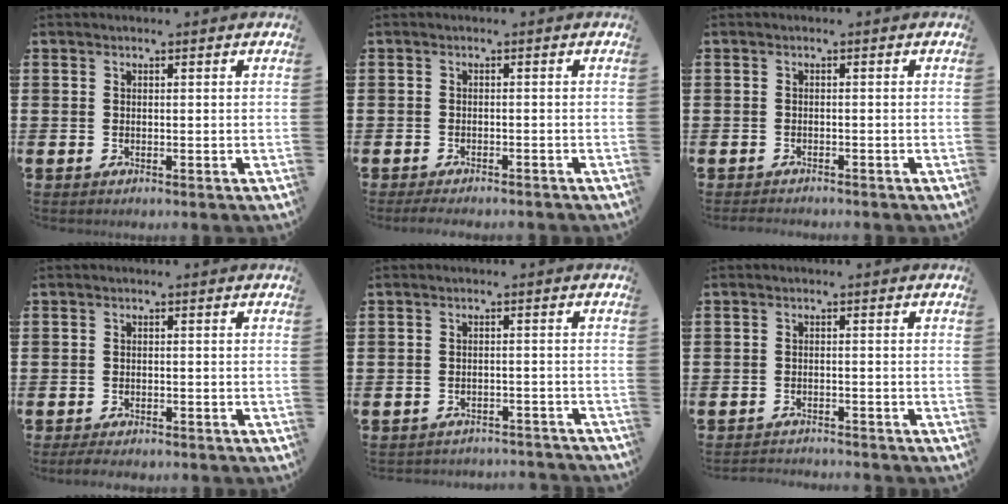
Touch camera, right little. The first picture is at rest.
{"total": 1.3, "force": [-1.2, 0.1, 0.6], "torque": [-0.010, 0.001, -0.024]}
{"total": 0.8, "force": [-0.8, 0.0, -0.1], "torque": [-0.001, -0.005, -0.016]}
{"total": 1.2, "force": [-1.1, 0.3, 0.3], "torque": [-0.008, -0.001, -0.024]}
{"total": 1.8, "force": [-1.8, 0.0, -0.2], "torque": [-0.001, 0.000, -0.039]}
{"total": 1.6, "force": [-1.6, -0.1, -0.1], "torque": [-0.003, 0.003, -0.034]}